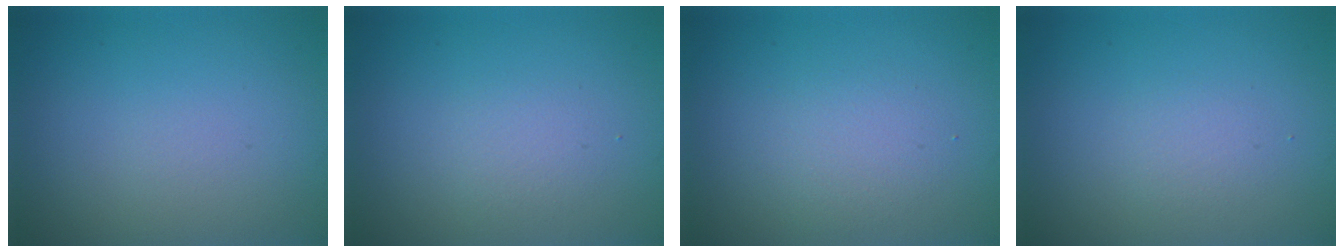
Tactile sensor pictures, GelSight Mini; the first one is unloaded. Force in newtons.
{"total": 1.3, "press": 1.3, "slide": 0.1}
{"total": 2.1, "press": 2.1, "slide": 0.0}
{"total": 1.2, "press": 1.2, "slide": 0.0}